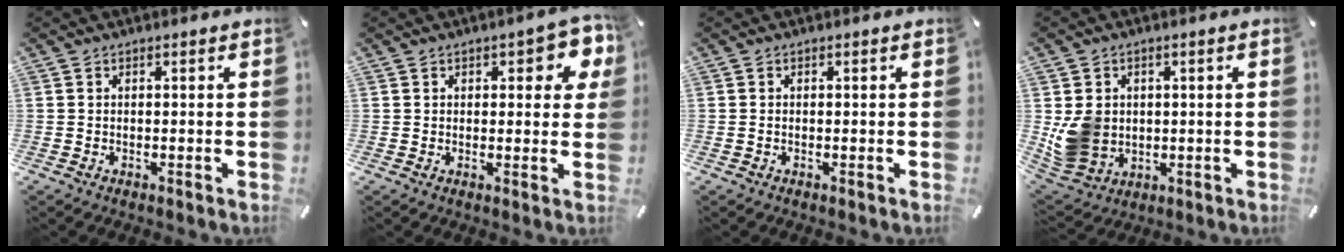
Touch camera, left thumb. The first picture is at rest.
{"total": 5.8, "force": [2.5, 3.1, 4.2], "torque": [-0.048, -0.004, 0.037]}
{"total": 0.6, "force": [0.0, 0.4, 0.5], "torque": [-0.010, 0.001, -0.001]}
{"total": 8.9, "force": [0.6, 8.2, 3.4], "torque": [-0.086, -0.006, 0.013]}